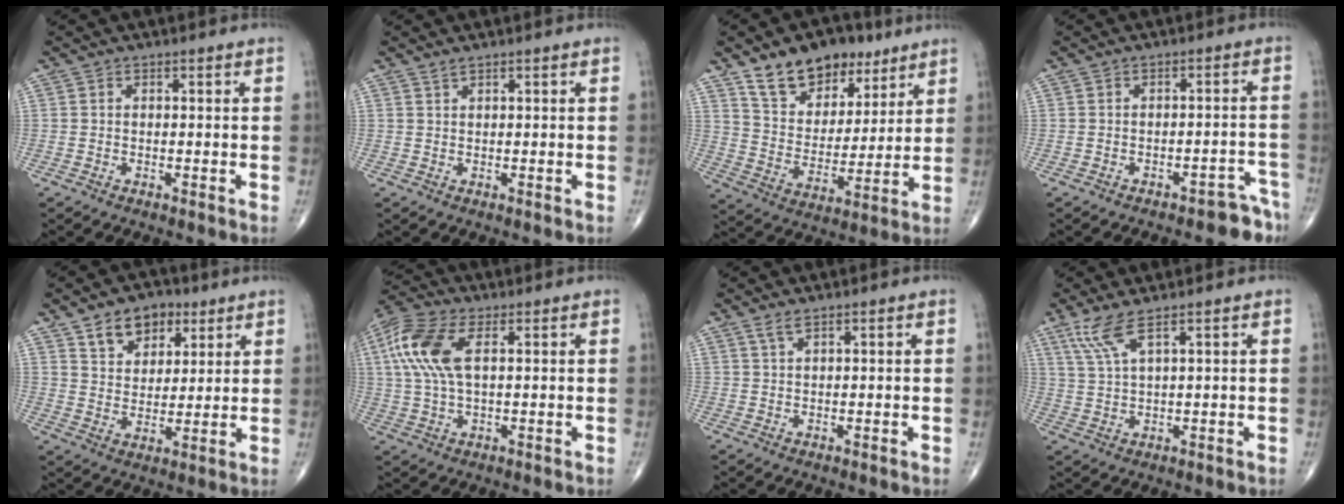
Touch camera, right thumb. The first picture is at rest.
{"total": 0.8, "force": [0.7, 0.0, 0.3], "torque": [-0.008, 0.000, 0.016]}
{"total": 15.7, "force": [10.4, 9.2, 7.3], "torque": [-0.077, -0.052, 0.184]}
{"total": 6.0, "force": [-5.0, 2.5, 2.1], "torque": [-0.002, 0.058, -0.060]}
{"total": 9.6, "force": [5.5, 6.4, 4.6], "torque": [-0.043, -0.027, 0.094]}
{"total": 11.8, "force": [3.1, 5.6, 9.9], "torque": [-0.235, 0.015, 0.061]}
{"total": 1.7, "force": [1.2, 0.3, 1.1], "torque": [-0.025, 0.002, 0.029]}
{"total": 5.5, "force": [3.4, 0.7, 4.2], "torque": [-0.104, -0.010, 0.081]}